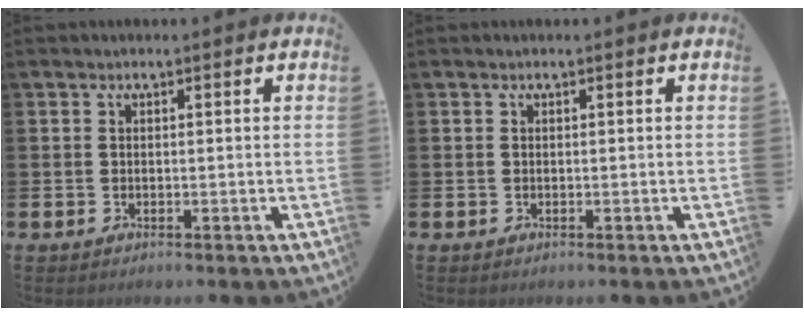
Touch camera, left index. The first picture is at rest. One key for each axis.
{"total": 0.0}